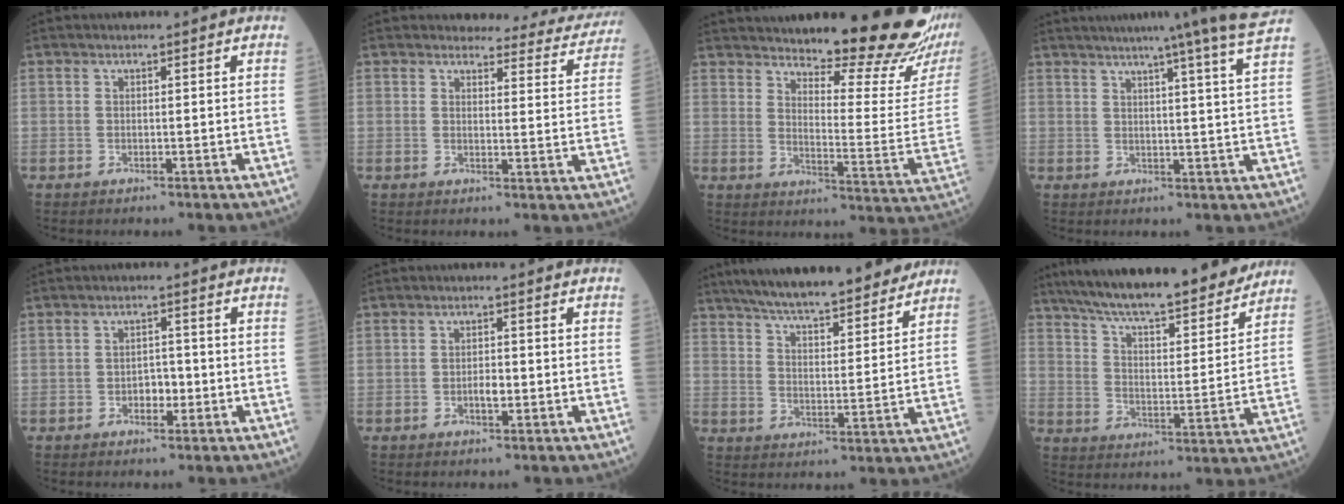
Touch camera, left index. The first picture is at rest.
{"total": 12.0, "force": [11.6, 2.8, 1.2], "torque": [0.020, -0.046, 0.103]}
{"total": 20.7, "force": [18.2, 0.2, 9.8], "torque": [-0.144, -0.089, 0.235]}
{"total": 14.4, "force": [12.5, -2.6, 6.7], "torque": [-0.099, -0.043, 0.138]}
{"total": 2.8, "force": [-1.0, 1.7, 2.0], "torque": [-0.027, 0.007, -0.017]}
{"total": 2.0, "force": [-0.7, 0.8, 1.7], "torque": [-0.030, 0.003, -0.010]}
{"total": 22.1, "force": [19.2, 3.1, 10.5], "torque": [-0.170, 0.010, 0.277]}
{"total": 22.8, "force": [19.8, 3.0, 10.9], "torque": [-0.181, 0.004, 0.291]}